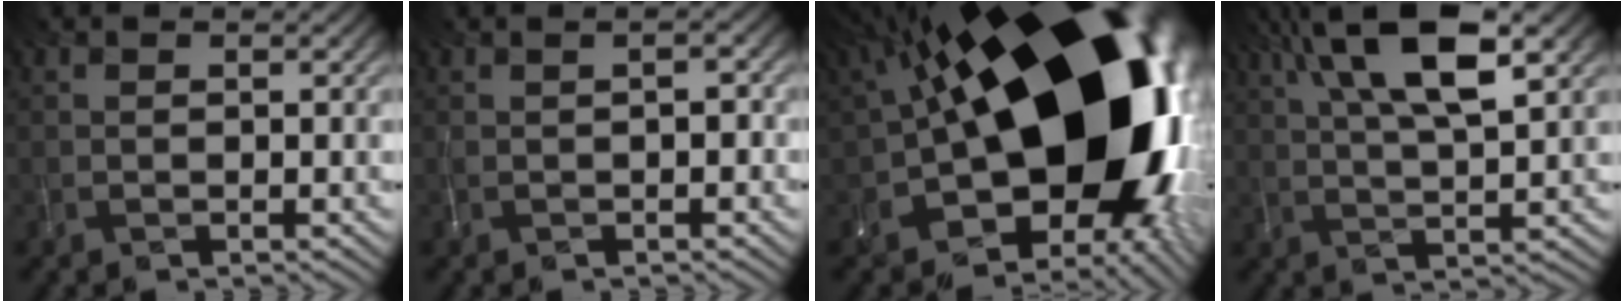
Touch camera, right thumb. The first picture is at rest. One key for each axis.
{"total": 1.2, "fx": -0.4, "fy": 0.3, "fz": 1.1, "tx": -0.026, "ty": 0.001, "tz": 0.000}
{"total": 22.8, "fx": 1.2, "fy": 14.1, "fz": 17.9, "tx": -0.295, "ty": -0.066, "tz": 0.042}
{"total": 11.8, "fx": 5.6, "fy": 3.2, "fz": 9.8, "tx": -0.192, "ty": 0.017, "tz": 0.100}